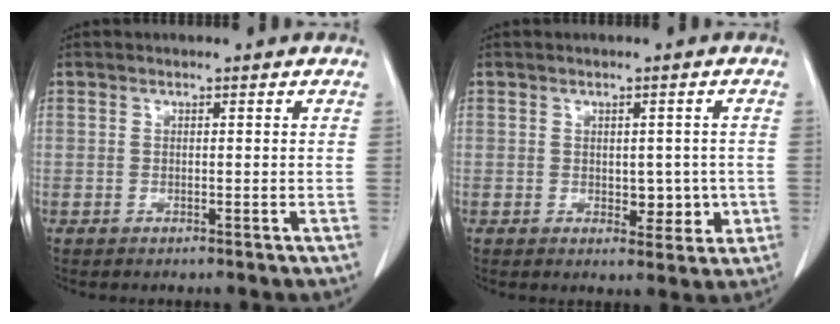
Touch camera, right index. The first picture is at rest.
{"total": 4.4, "force": [-0.4, 2.7, 3.5], "torque": [-0.032, 0.004, 0.005]}